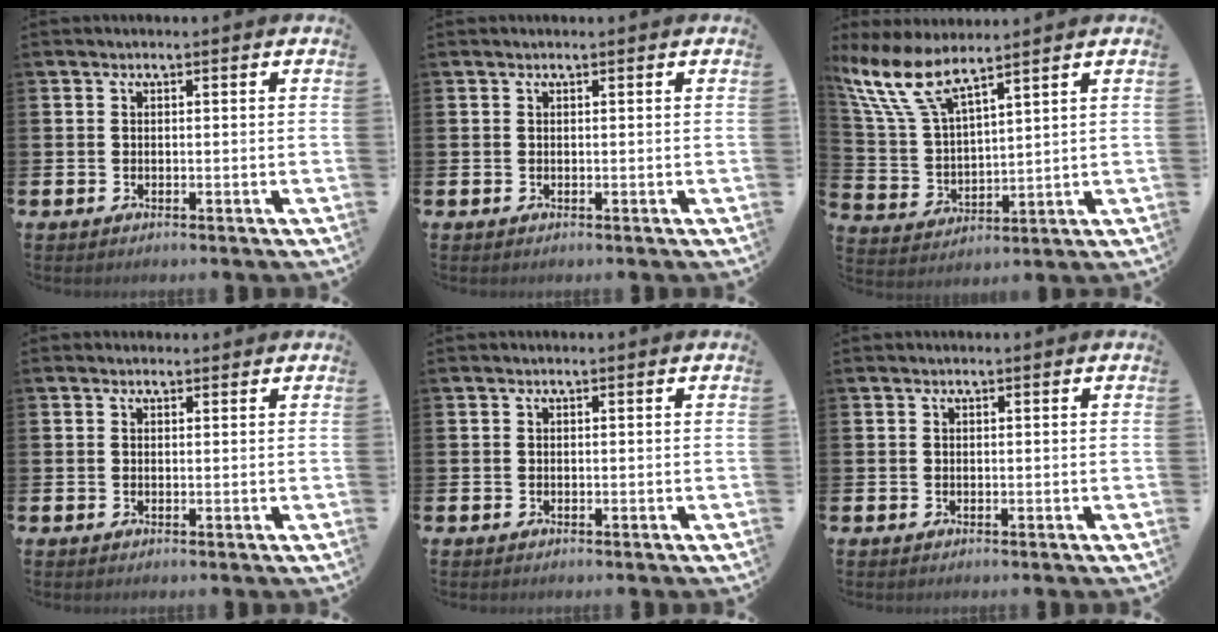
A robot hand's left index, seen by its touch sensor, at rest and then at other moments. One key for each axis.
{"total": 0.0}
{"total": 8.7, "fx": 7.2, "fy": 2.2, "fz": 4.5, "tx": -0.122, "ty": -0.022, "tz": 0.132}
{"total": 0.9, "fx": 0.7, "fy": 0.4, "fz": 0.2, "tx": 0.004, "ty": 0.003, "tz": 0.011}
{"total": 0.0}
{"total": 0.0}